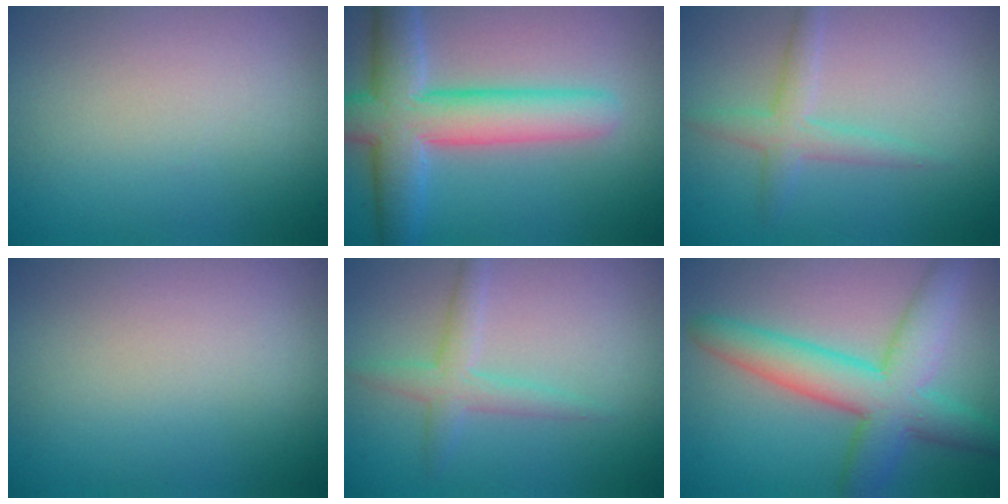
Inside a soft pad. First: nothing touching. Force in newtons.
{"total": 7.8, "press": 7.7, "slide": 0.3}
{"total": 2.4, "press": 2.4, "slide": 0.1}
{"total": 0.0}
{"total": 2.4, "press": 2.4, "slide": 0.1}
{"total": 7.2, "press": 7.2, "slide": 0.3}